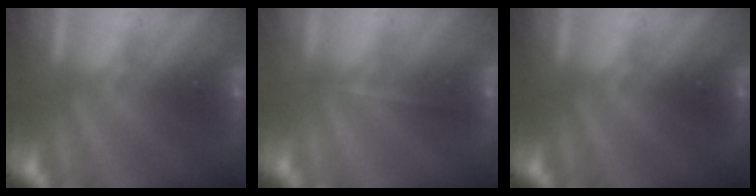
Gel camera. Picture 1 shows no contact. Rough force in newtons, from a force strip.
{"total": 1.7}
{"total": 0.0}